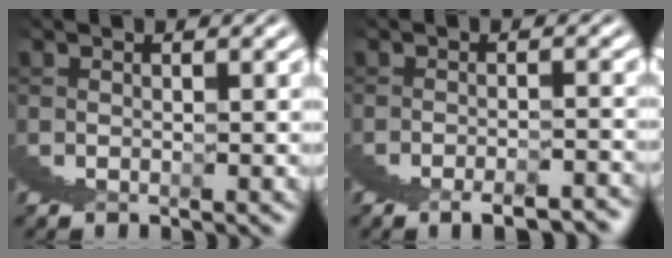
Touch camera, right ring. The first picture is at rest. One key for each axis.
{"total": 1.8, "fx": -1.1, "fy": -1.4, "fz": -0.1, "tx": 0.023, "ty": 0.010, "tz": -0.025}